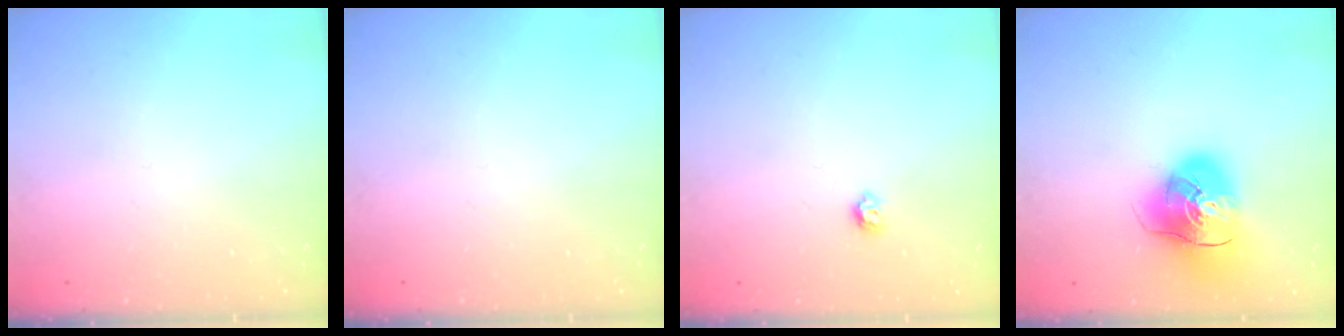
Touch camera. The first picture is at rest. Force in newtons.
{"total": 0.0}
{"total": 4.0, "press": 3.9, "slide": 0.6}
{"total": 16.2, "press": 16.0, "slide": 2.6}